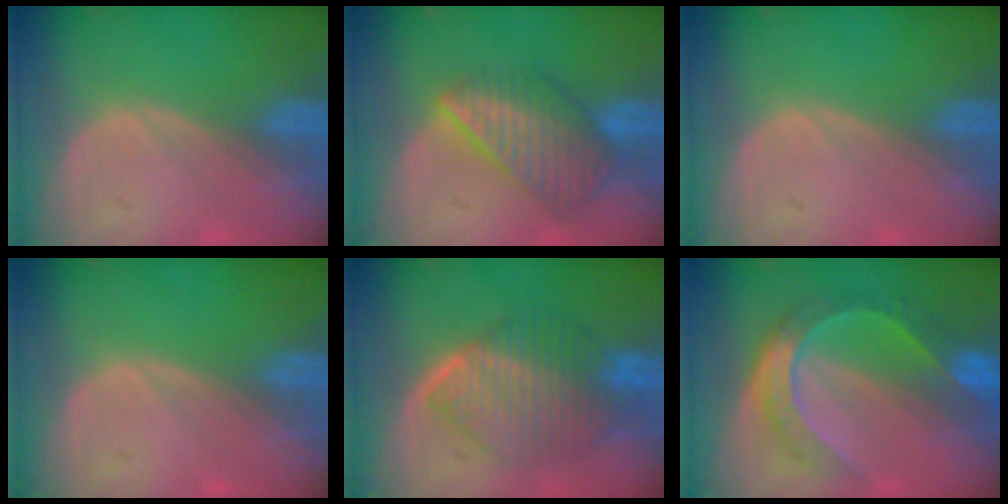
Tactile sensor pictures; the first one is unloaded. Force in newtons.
{"total": 8.6, "press": 7.6, "slide": 4.0}
{"total": 0.0}
{"total": 0.0}
{"total": 9.1, "press": 9.1, "slide": 0.5}
{"total": 8.2, "press": 8.2, "slide": 0.9}